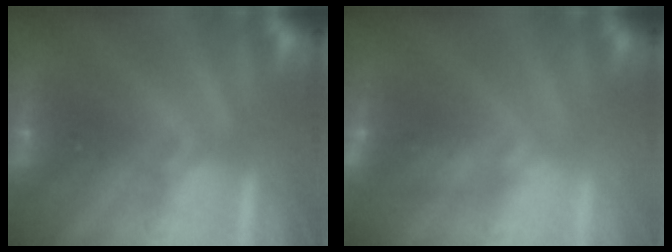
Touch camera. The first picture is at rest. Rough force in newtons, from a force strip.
{"total": 4.7}